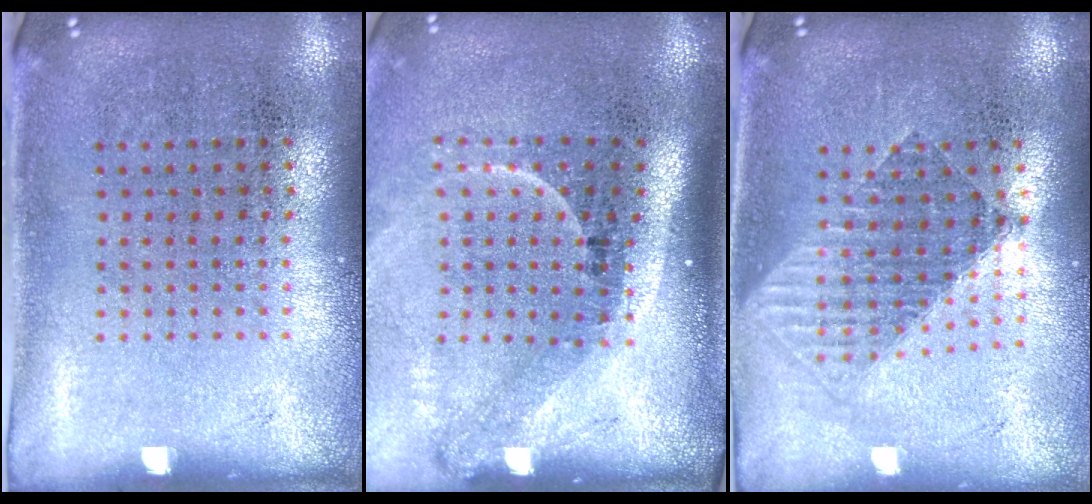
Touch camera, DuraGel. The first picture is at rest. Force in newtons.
{"total": 2.2, "press": 1.5, "slide": 1.7}
{"total": 1.5, "press": 1.3, "slide": 0.9}